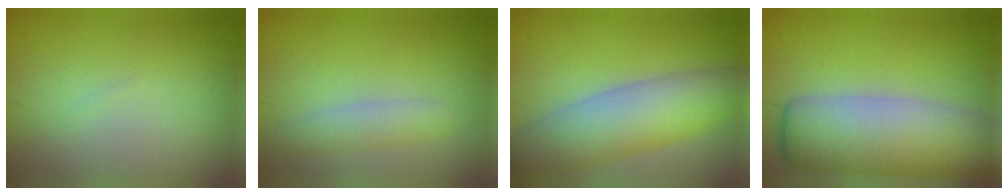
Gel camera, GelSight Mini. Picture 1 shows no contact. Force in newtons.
{"total": 2.4, "press": 2.4, "slide": 0.2}
{"total": 8.1, "press": 8.1, "slide": 0.3}
{"total": 11.3, "press": 11.3, "slide": 0.7}